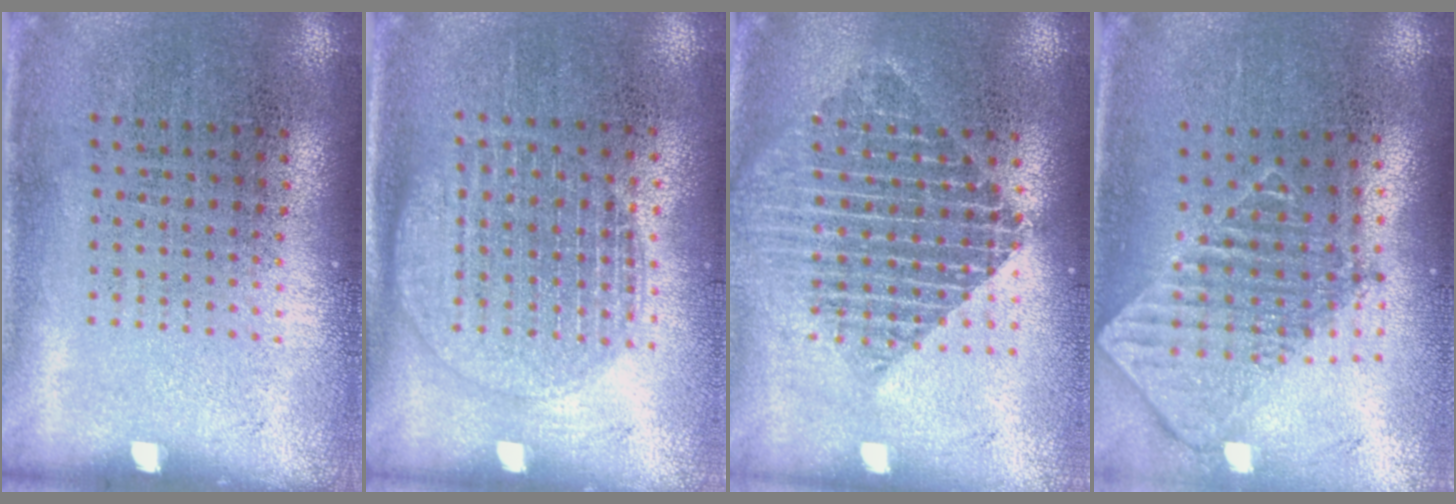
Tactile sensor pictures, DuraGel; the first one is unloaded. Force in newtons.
{"total": 1.6, "press": 1.4, "slide": 0.7}
{"total": 1.8, "press": 1.6, "slide": 1.0}
{"total": 2.0, "press": 1.5, "slide": 1.3}